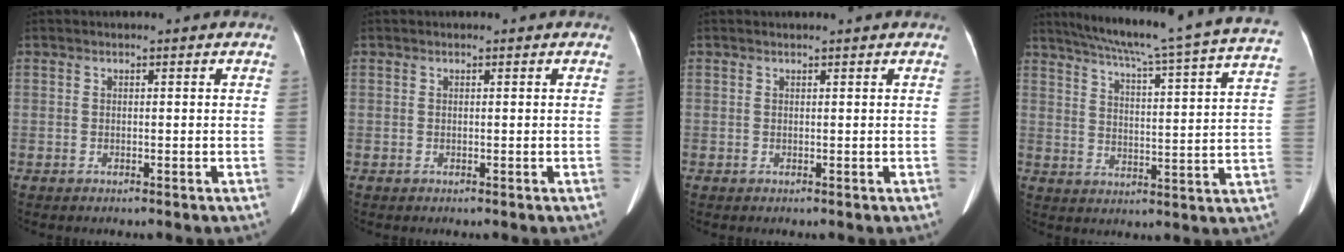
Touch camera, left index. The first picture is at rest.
{"total": 0.0}
{"total": 0.9, "force": [0.8, 0.2, 0.3], "torque": [-0.009, 0.021, 0.013]}
{"total": 26.6, "force": [22.7, -0.1, 14.0], "torque": [-0.218, -0.039, 0.283]}